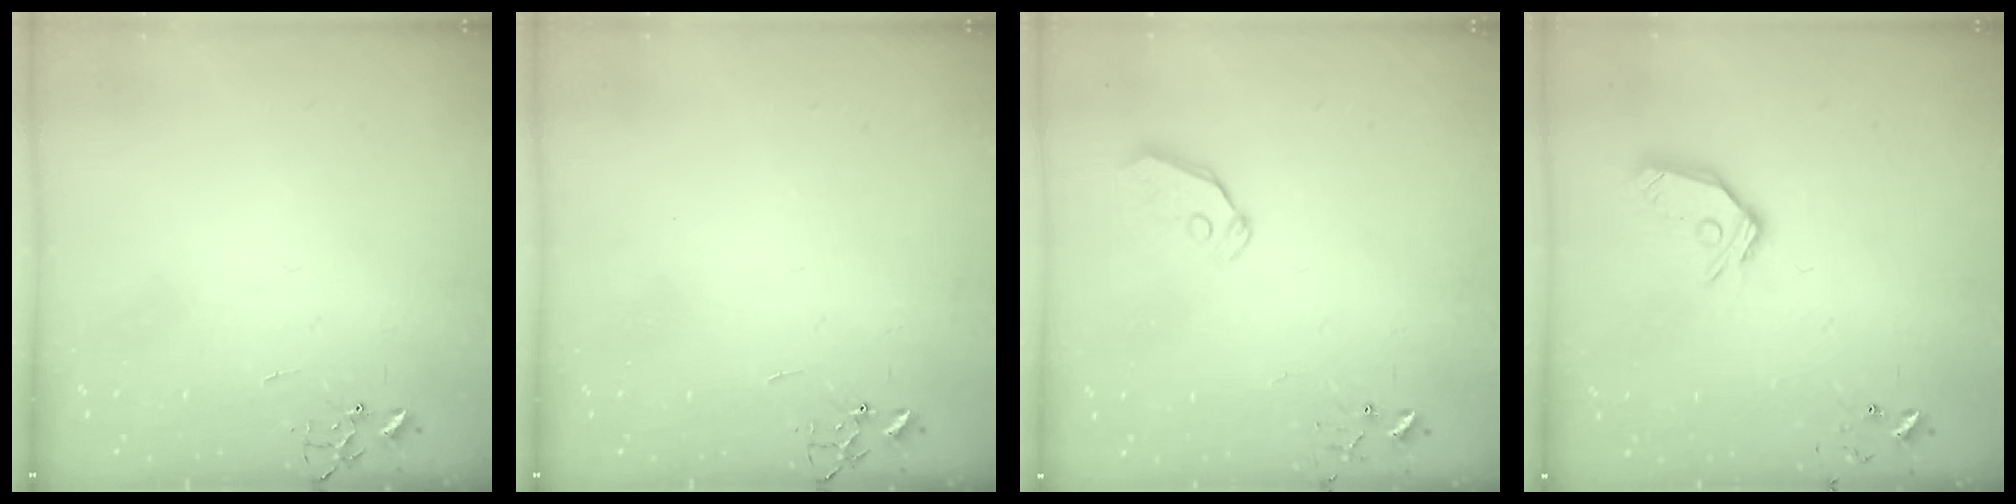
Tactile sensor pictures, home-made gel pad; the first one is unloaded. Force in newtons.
{"total": 0.0}
{"total": 4.8, "press": 4.8, "slide": 0.4}
{"total": 11.6, "press": 11.6, "slide": 1.4}